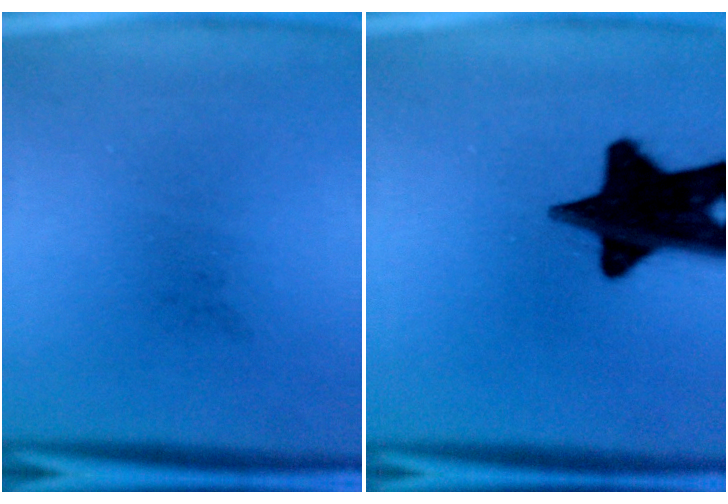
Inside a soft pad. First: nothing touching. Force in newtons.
{"total": 19.0}